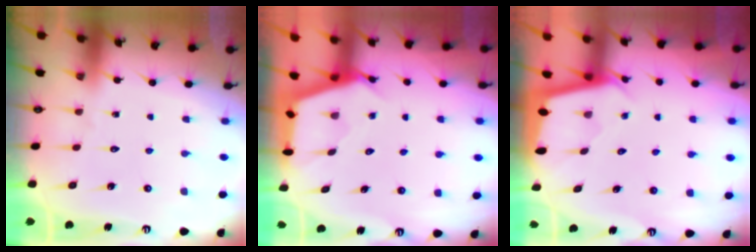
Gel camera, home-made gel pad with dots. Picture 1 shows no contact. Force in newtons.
{"total": 2.5, "press": 2.5, "slide": 0.3}
{"total": 1.9, "press": 1.9, "slide": 0.1}